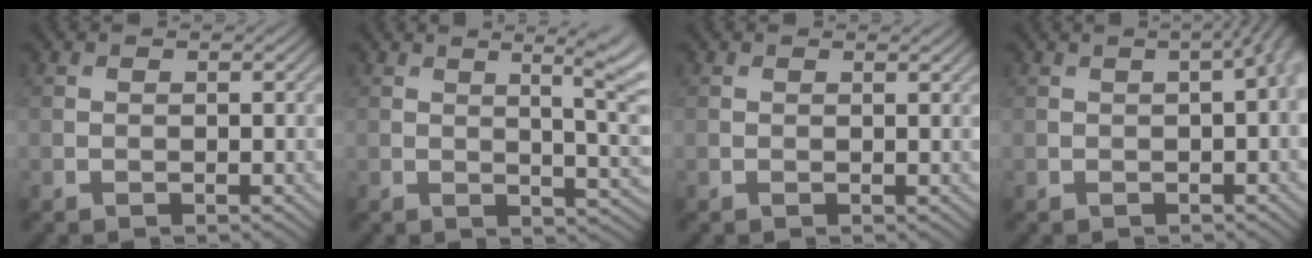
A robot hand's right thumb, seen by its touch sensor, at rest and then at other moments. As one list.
[{"total": 7.9, "force": [2.3, 2.1, 7.3], "torque": [-0.086, 0.013, 0.033]}, {"total": 0.0}, {"total": 4.0, "force": [0.3, 1.3, 3.8], "torque": [-0.036, 0.012, 0.006]}]